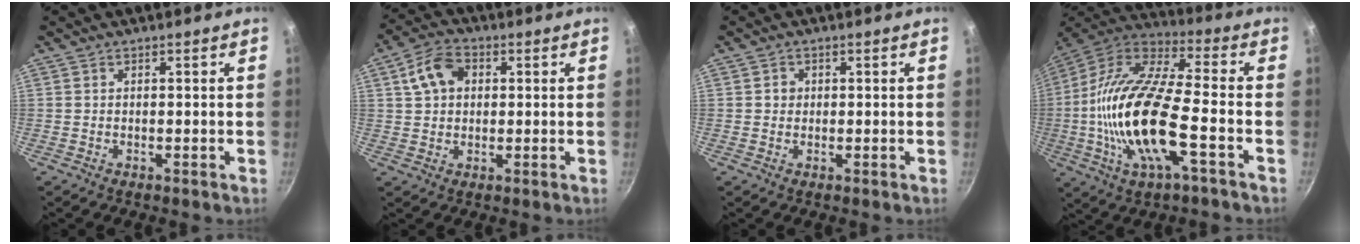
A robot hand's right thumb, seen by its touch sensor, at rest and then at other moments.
{"total": 8.0, "force": [2.0, 5.8, 5.1], "torque": [-0.075, 0.014, 0.028]}
{"total": 1.6, "force": [0.2, 1.5, 0.4], "torque": [0.000, 0.002, 0.000]}
{"total": 22.0, "force": [-4.6, 7.8, 20.0], "torque": [-0.393, 0.030, -0.103]}